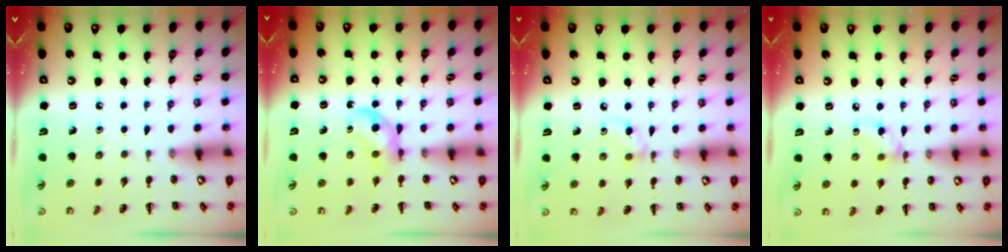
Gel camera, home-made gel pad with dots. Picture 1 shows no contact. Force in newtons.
{"total": 4.4, "press": 4.1, "slide": 1.6}
{"total": 5.9, "press": 5.5, "slide": 2.1}
{"total": 3.3, "press": 3.0, "slide": 1.2}